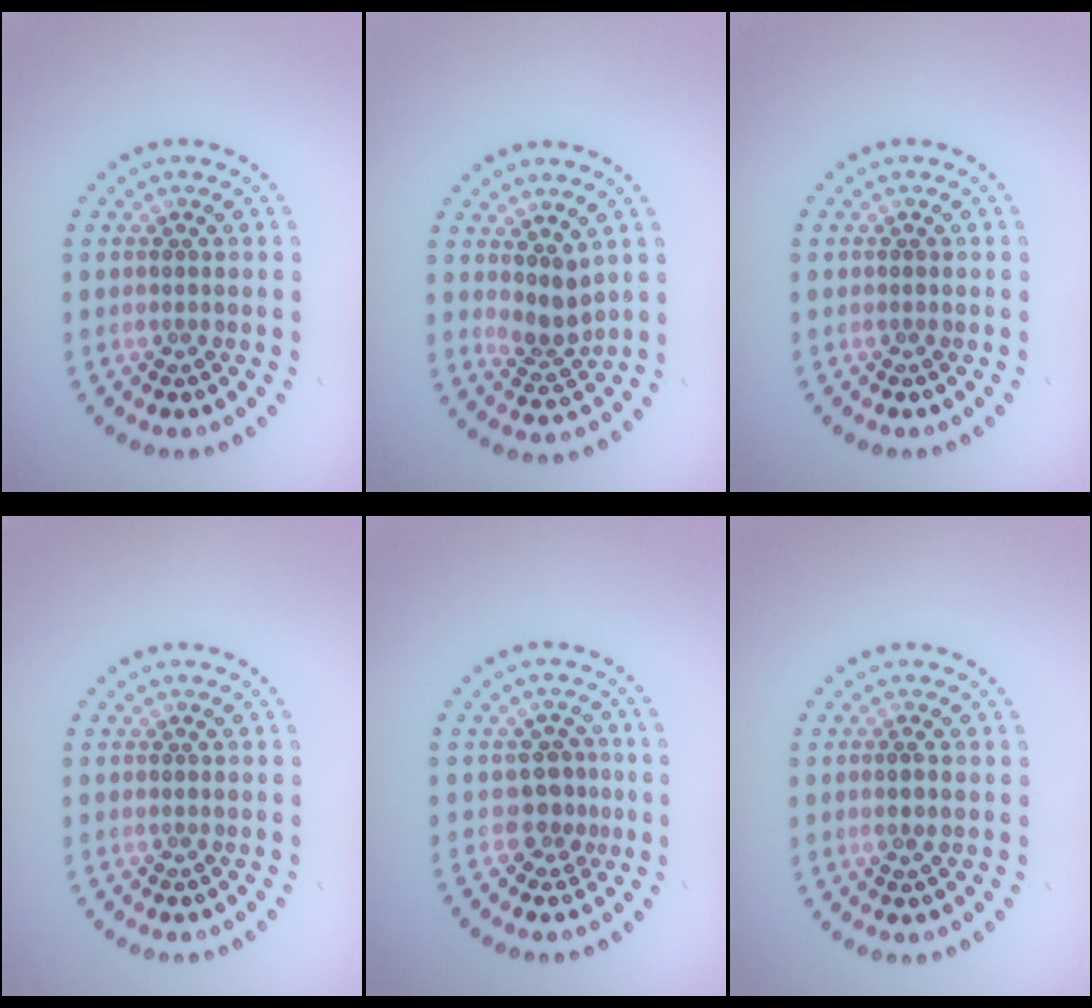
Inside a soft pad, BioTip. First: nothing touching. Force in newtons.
{"total": 2.5, "press": 1.9, "slide": 1.6}
{"total": 0.0}
{"total": 0.0}
{"total": 2.2, "press": 1.5, "slide": 1.6}
{"total": 0.6, "press": 0.5, "slide": 0.3}